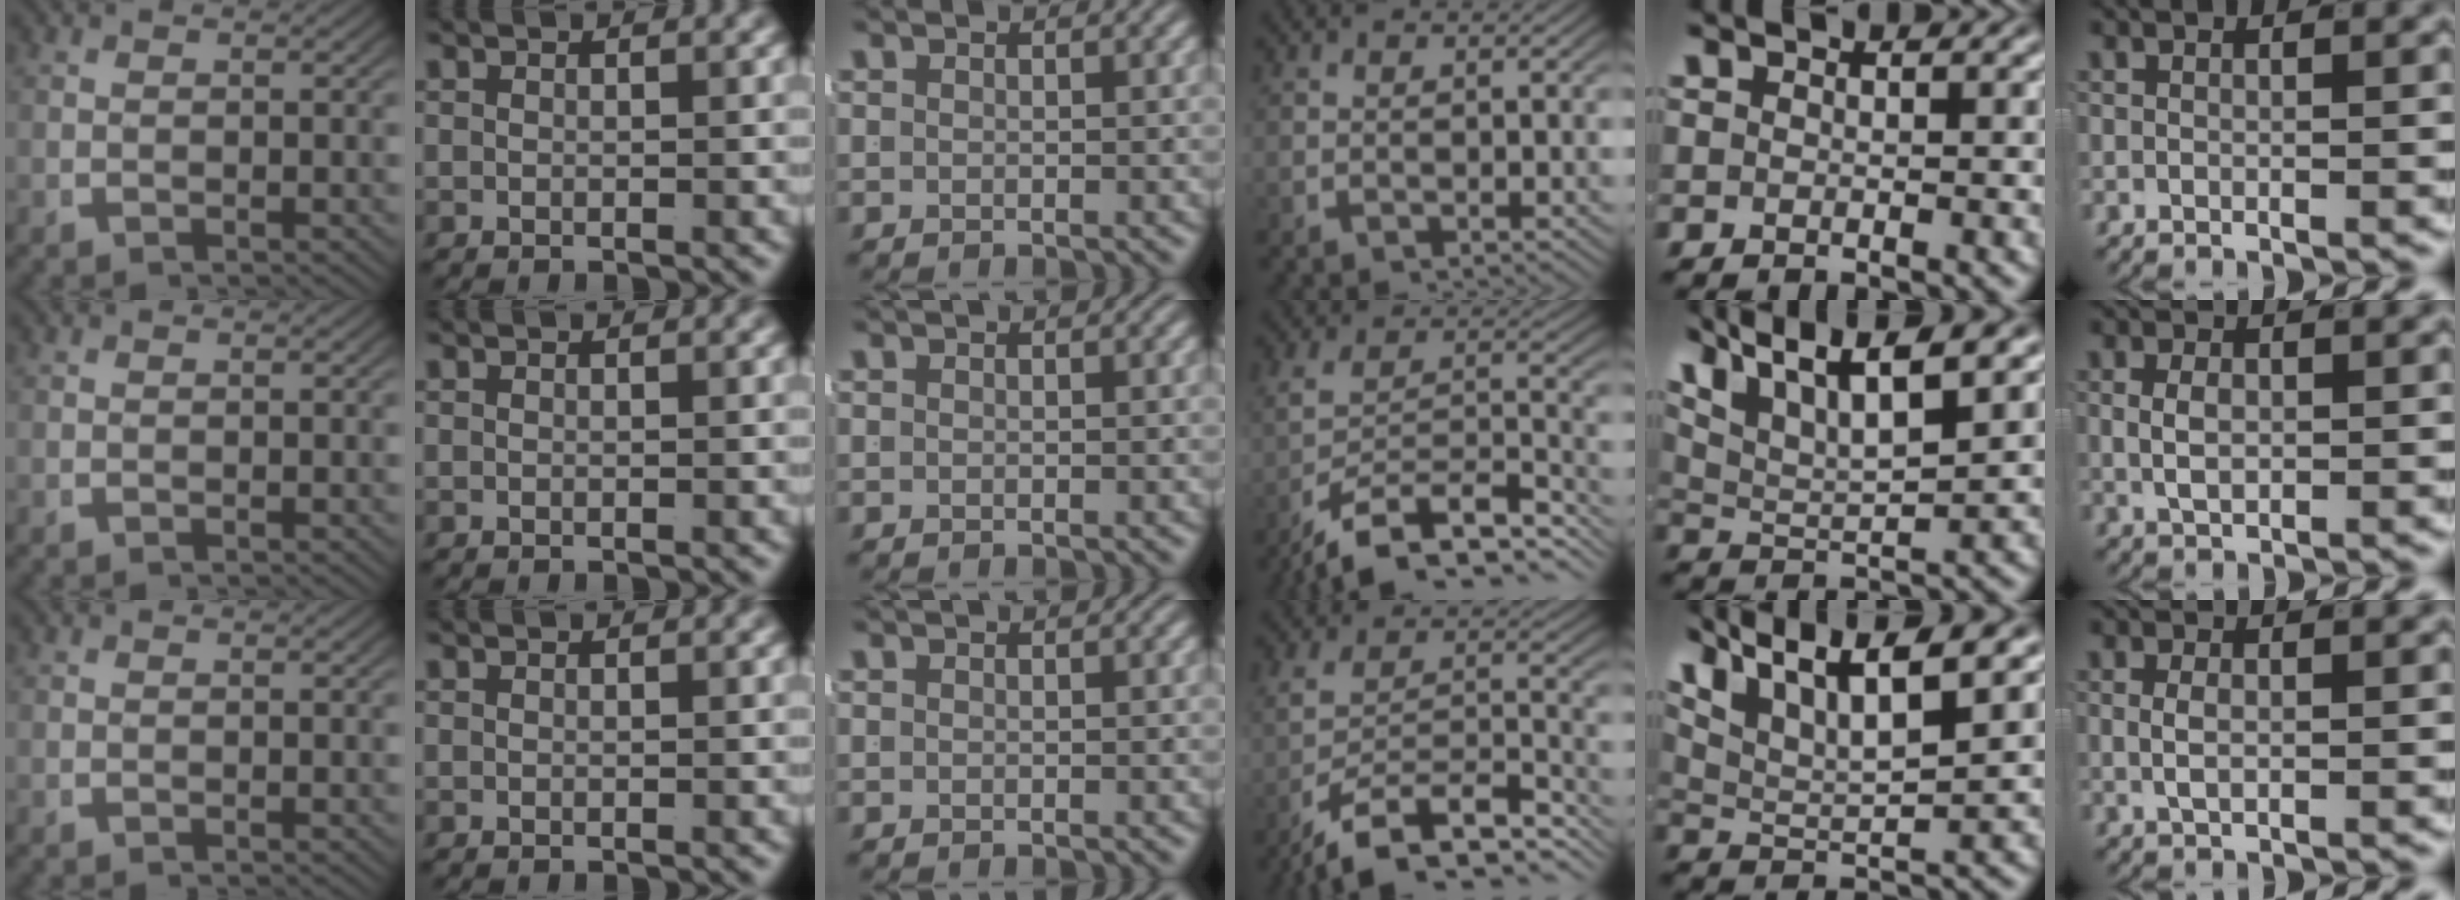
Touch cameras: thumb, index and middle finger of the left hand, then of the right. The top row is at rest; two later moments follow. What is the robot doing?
{"motion": "lift_and_place", "object": "jacket"}